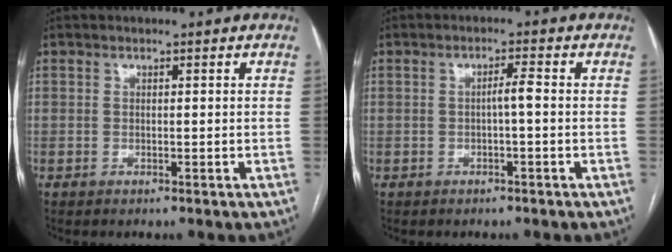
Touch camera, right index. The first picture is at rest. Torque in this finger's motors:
{"motor_torque": [0.47, 0.04, 0.19, 0.04]}